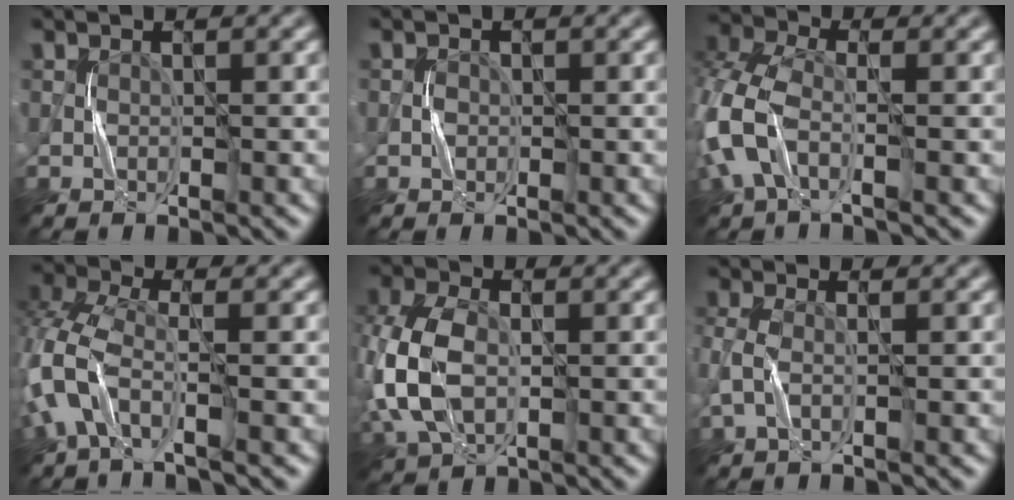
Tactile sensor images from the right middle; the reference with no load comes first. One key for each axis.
{"total": 0.7, "fx": -0.2, "fy": 0.6, "fz": 0.3, "tx": -0.003, "ty": 0.001, "tz": -0.006}
{"total": 7.1, "fx": -1.9, "fy": 4.3, "fz": 5.3, "tx": -0.150, "ty": 0.002, "tz": -0.051}
{"total": 6.4, "fx": -2.3, "fy": 3.5, "fz": 4.9, "tx": -0.128, "ty": 0.005, "tz": -0.060}
{"total": 8.0, "fx": -0.6, "fy": 5.3, "fz": 6.0, "tx": -0.154, "ty": 0.003, "tz": -0.017}
{"total": 2.2, "fx": -0.5, "fy": 0.9, "fz": 2.0, "tx": -0.058, "ty": 0.003, "tz": -0.017}